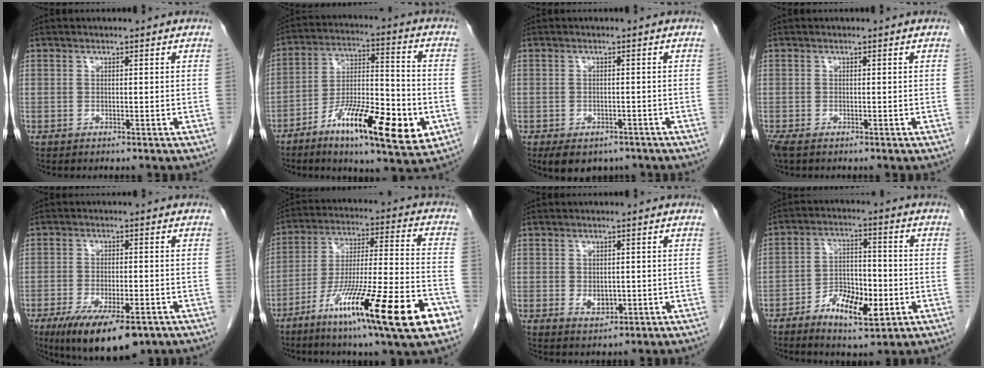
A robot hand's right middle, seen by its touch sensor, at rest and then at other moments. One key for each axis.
{"total": 16.4, "fx": -7.0, "fy": 3.9, "fz": 14.3, "tx": -0.249, "ty": -0.003, "tz": -0.112}
{"total": 7.0, "fx": -5.1, "fy": 3.9, "fz": 2.8, "tx": -0.038, "ty": 0.000, "tz": -0.071}
{"total": 2.7, "fx": -1.9, "fy": 1.1, "fz": 1.6, "tx": -0.040, "ty": -0.010, "tz": -0.031}
{"total": 12.3, "fx": -7.9, "fy": 3.7, "fz": 8.6, "tx": -0.146, "ty": -0.022, "tz": -0.120}
{"total": 23.0, "fx": -11.7, "fy": 1.3, "fz": 19.8, "tx": -0.294, "ty": -0.037, "tz": -0.193}
{"total": 2.4, "fx": -0.2, "fy": 1.6, "fz": 1.8, "tx": -0.028, "ty": -0.003, "tz": 0.005}
{"total": 8.8, "fx": -3.7, "fy": 3.6, "fz": 7.2, "tx": -0.128, "ty": 0.008, "tz": -0.059}